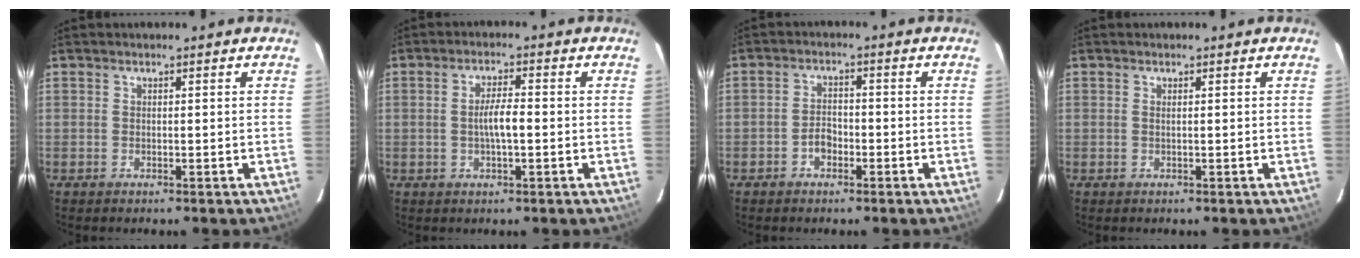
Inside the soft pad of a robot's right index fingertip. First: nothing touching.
{"total": 4.7, "force": [-0.8, 0.3, 4.7], "torque": [-0.084, 0.001, -0.012]}
{"total": 0.9, "force": [-0.6, 0.6, 0.3], "torque": [-0.004, 0.003, -0.009]}
{"total": 0.5, "force": [0.2, -0.2, 0.4], "torque": [-0.008, 0.002, 0.002]}